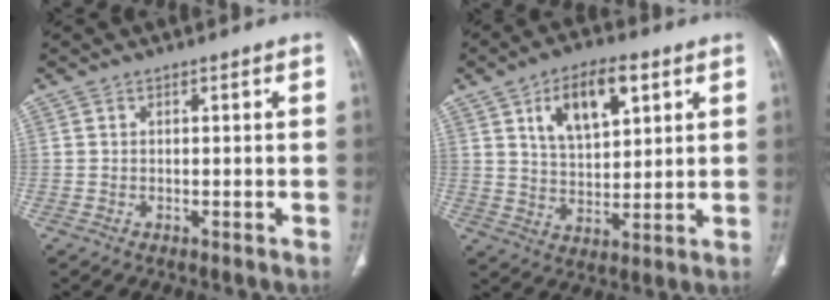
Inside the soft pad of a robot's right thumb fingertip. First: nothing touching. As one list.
[{"total": 12.4, "force": [5.4, 6.3, 9.2], "torque": [-0.129, -0.012, 0.098]}]